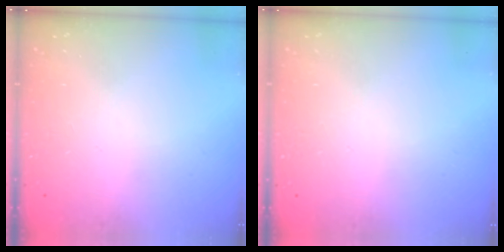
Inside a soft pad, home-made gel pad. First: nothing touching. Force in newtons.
{"total": 2.6, "press": 2.6, "slide": 0.2}